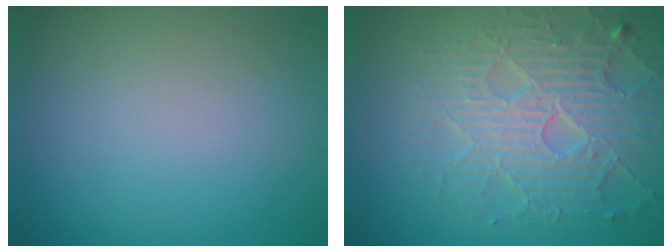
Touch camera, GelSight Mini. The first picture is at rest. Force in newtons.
{"total": 6.1, "press": 5.2, "slide": 3.1}